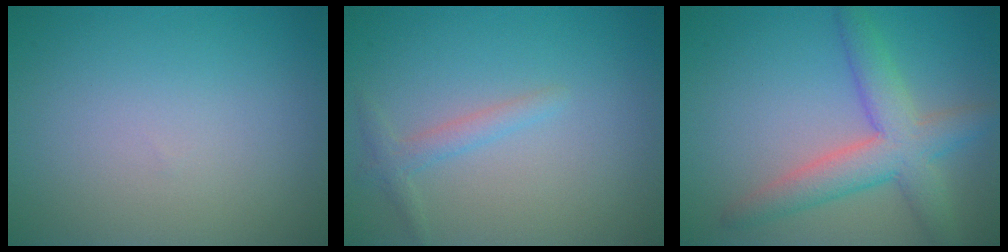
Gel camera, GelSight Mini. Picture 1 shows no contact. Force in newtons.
{"total": 1.5, "press": 1.5, "slide": 0.1}
{"total": 5.5, "press": 5.5, "slide": 0.2}